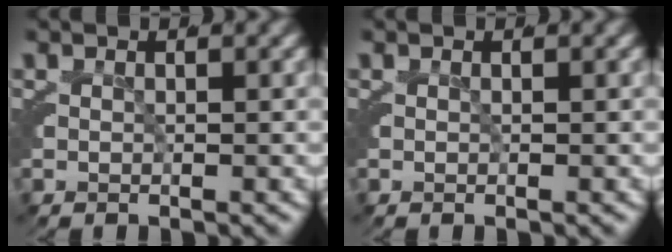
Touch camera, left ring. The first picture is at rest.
{"total": 0.0}